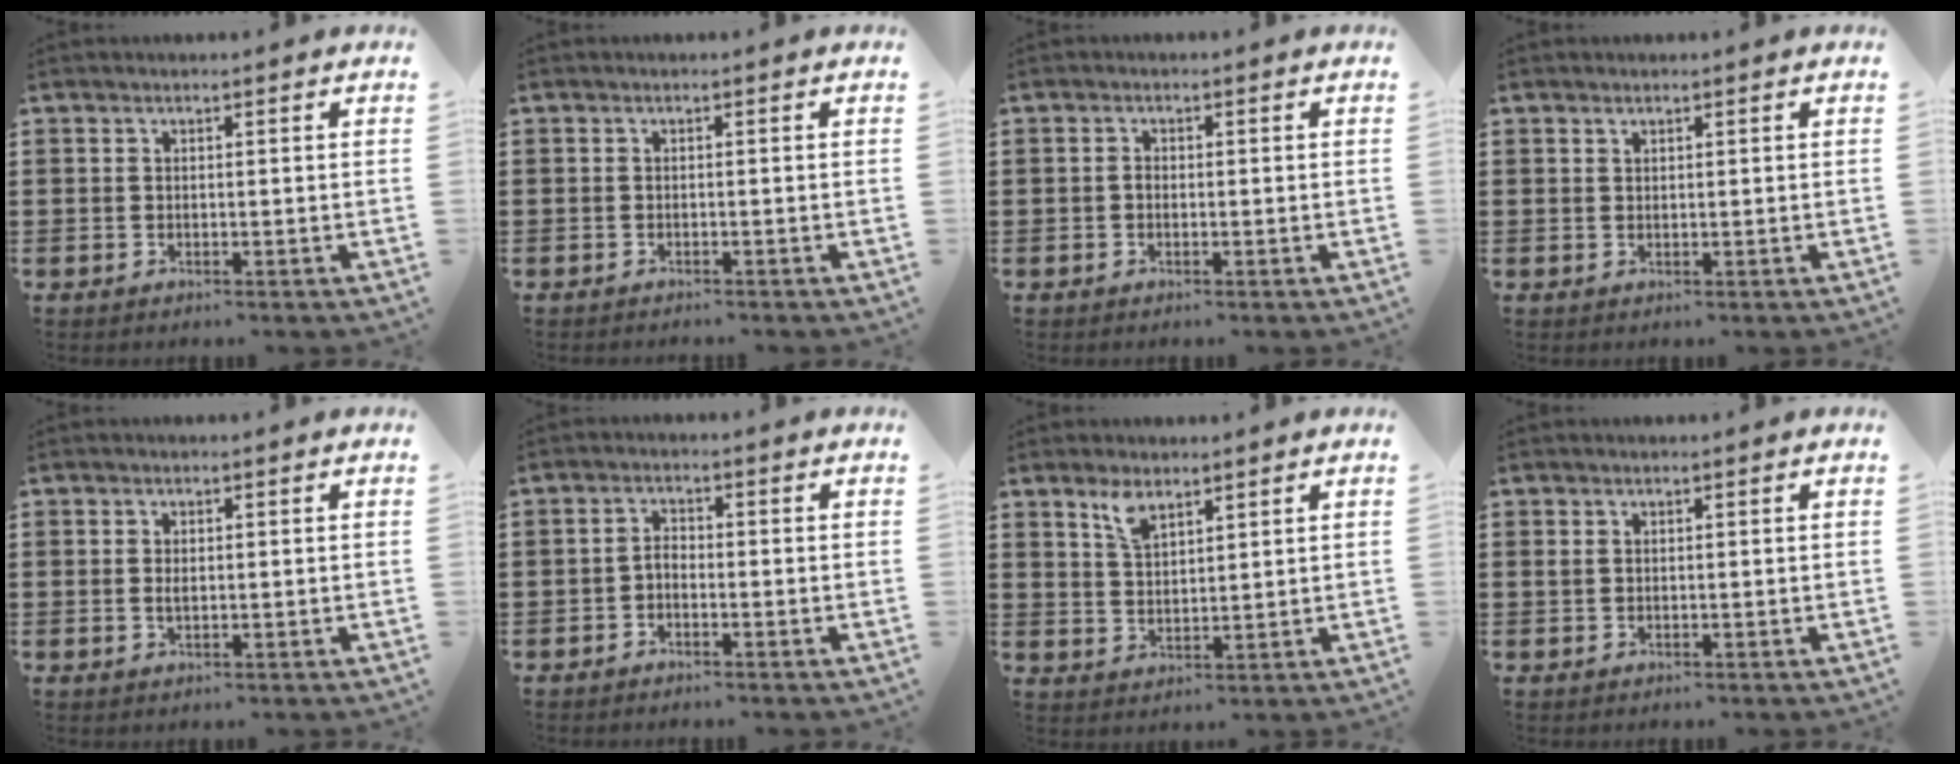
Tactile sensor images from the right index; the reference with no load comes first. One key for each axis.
{"total": 0.6, "fx": -0.6, "fy": 0.0, "fz": 0.0, "tx": -0.003, "ty": -0.003, "tz": -0.012}
{"total": 1.0, "fx": -0.4, "fy": 0.6, "fz": 0.7, "tx": -0.015, "ty": -0.001, "tz": -0.007}
{"total": 0.5, "fx": 0.4, "fy": 0.3, "fz": 0.2, "tx": -0.005, "ty": 0.002, "tz": 0.008}
{"total": 1.4, "fx": 0.1, "fy": 0.6, "fz": 1.2, "tx": -0.026, "ty": 0.002, "tz": 0.000}
{"total": 1.7, "fx": -1.2, "fy": 0.8, "fz": 1.0, "tx": -0.022, "ty": 0.005, "tz": -0.024}
{"total": 4.0, "fx": 2.9, "fy": 1.4, "fz": 2.4, "tx": -0.055, "ty": 0.004, "tz": 0.052}
{"total": 0.7, "fx": 0.2, "fy": 0.4, "fz": 0.5, "tx": -0.011, "ty": 0.004, "tz": 0.004}